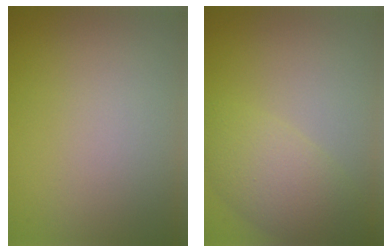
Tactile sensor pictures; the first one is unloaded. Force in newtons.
{"total": 4.8, "press": 4.8, "slide": 0.3}